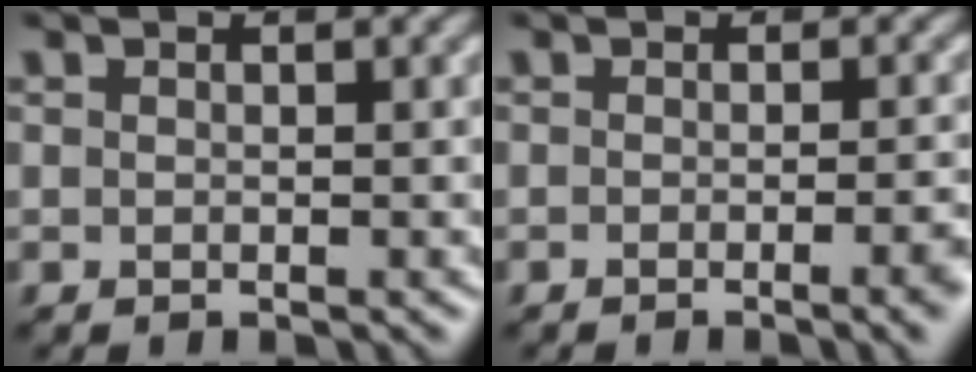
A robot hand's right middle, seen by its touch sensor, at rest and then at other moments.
{"total": 3.5, "force": [-1.3, 1.1, 3.1], "torque": [-0.026, 0.000, -0.017]}